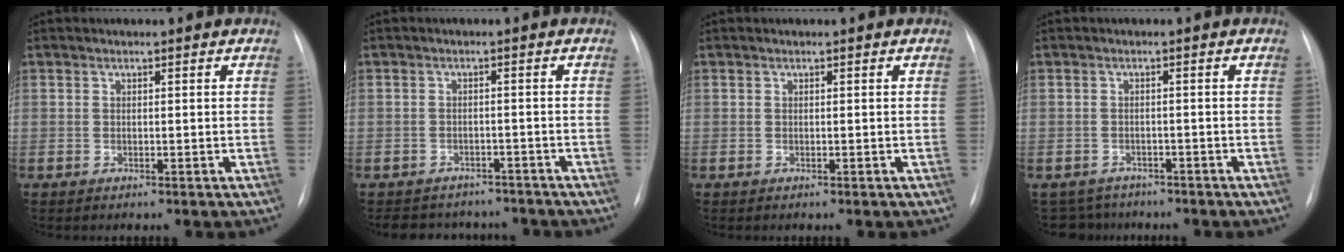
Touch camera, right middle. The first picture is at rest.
{"total": 8.3, "force": [-7.3, 3.9, 0.9], "torque": [-0.010, 0.015, -0.089]}
{"total": 0.0}
{"total": 4.5, "force": [-3.9, 2.1, -0.7], "torque": [0.012, 0.007, -0.059]}